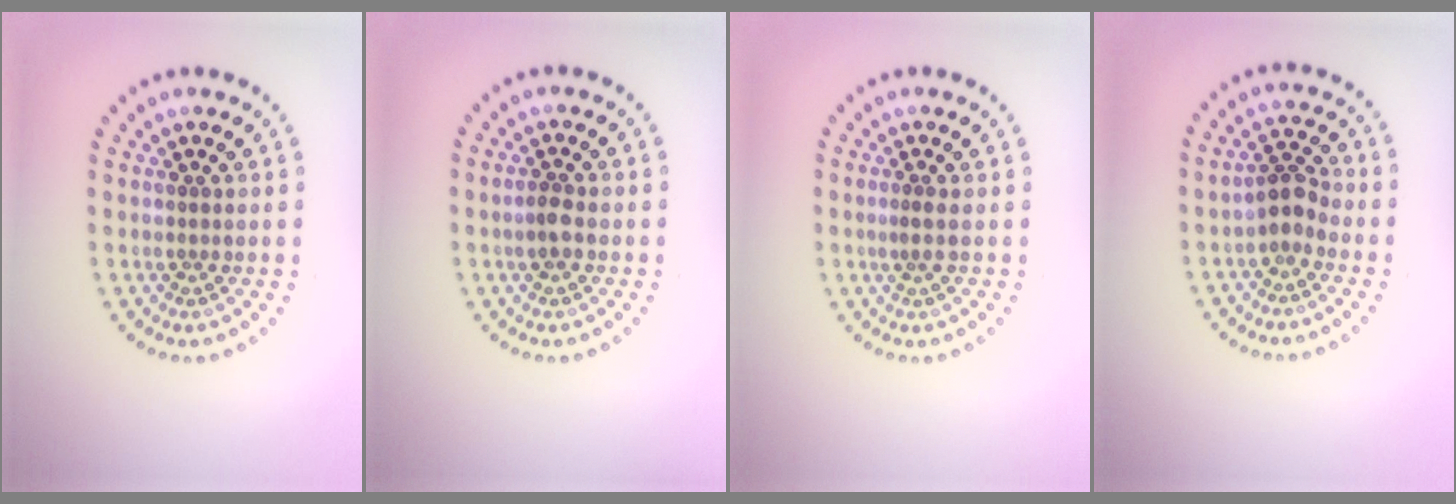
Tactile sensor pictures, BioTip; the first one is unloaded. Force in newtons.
{"total": 1.5, "press": 1.5, "slide": 0.4}
{"total": 0.9, "press": 0.5, "slide": 0.8}
{"total": 2.3, "press": 2.0, "slide": 1.2}